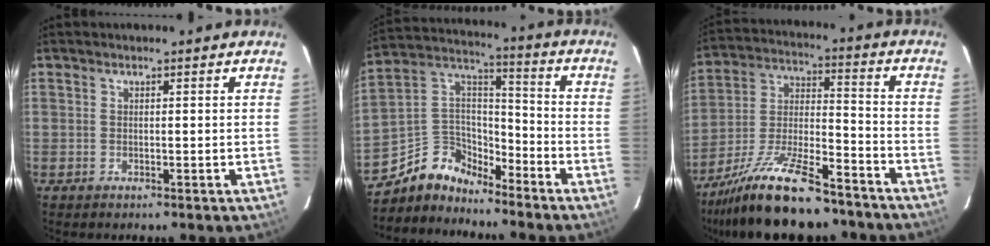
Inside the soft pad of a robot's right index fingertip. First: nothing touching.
{"total": 9.6, "force": [-7.9, 5.1, 1.9], "torque": [-0.063, 0.055, -0.167]}
{"total": 18.8, "force": [-14.8, 4.9, 10.5], "torque": [-0.207, -0.015, -0.243]}